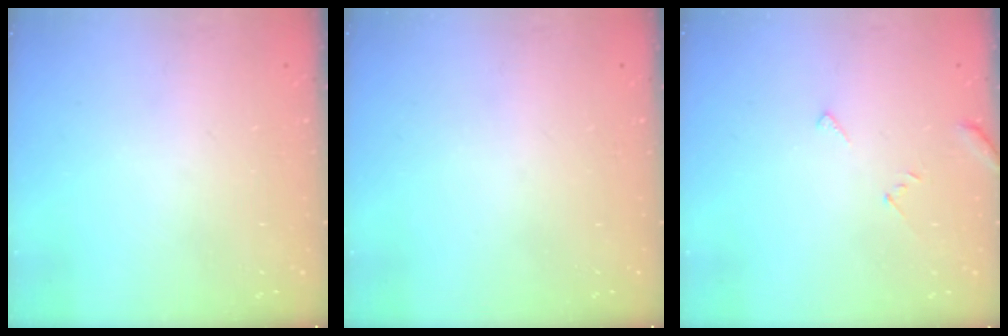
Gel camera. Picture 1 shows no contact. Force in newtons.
{"total": 0.0}
{"total": 2.8, "press": 2.8, "slide": 0.2}